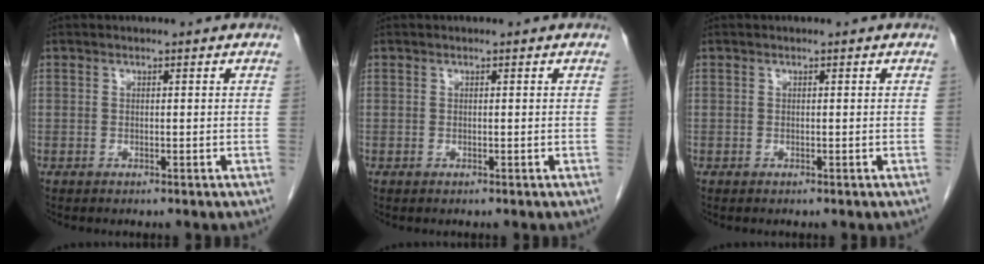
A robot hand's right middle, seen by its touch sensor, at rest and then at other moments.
{"total": 0.0}
{"total": 0.0}